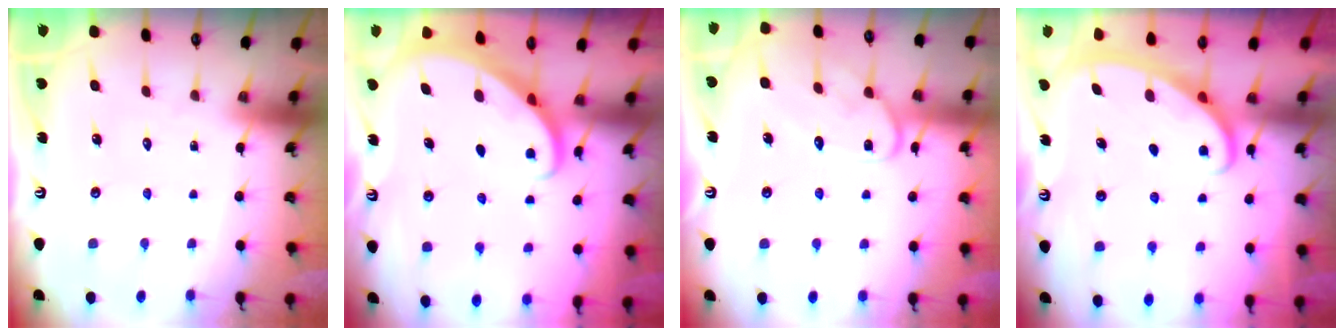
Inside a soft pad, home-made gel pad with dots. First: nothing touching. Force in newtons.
{"total": 2.8, "press": 2.8, "slide": 0.2}
{"total": 12.0, "press": 12.0, "slide": 0.9}
{"total": 2.8, "press": 2.8, "slide": 0.4}